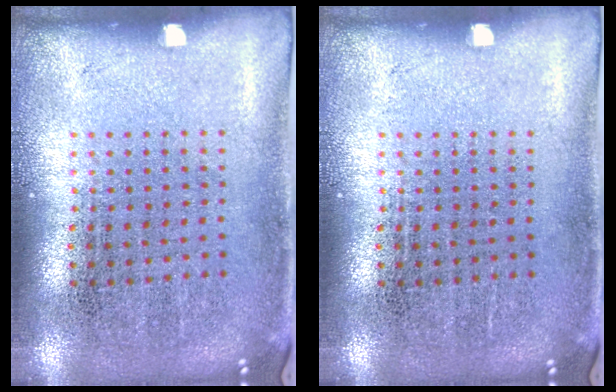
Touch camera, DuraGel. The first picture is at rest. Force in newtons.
{"total": 0.0}